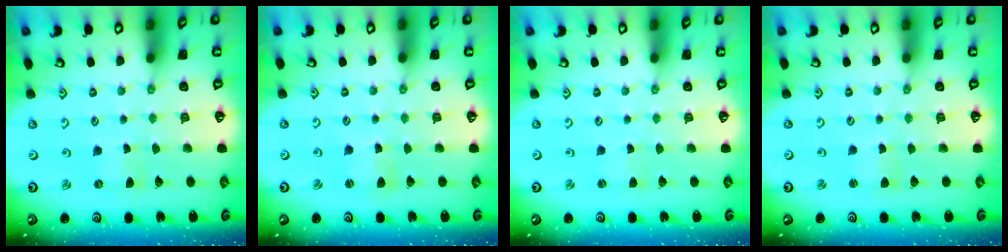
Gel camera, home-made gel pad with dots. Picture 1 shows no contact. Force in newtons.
{"total": 2.1, "press": 2.1, "slide": 0.3}
{"total": 0.0}
{"total": 1.0, "press": 1.0, "slide": 0.3}